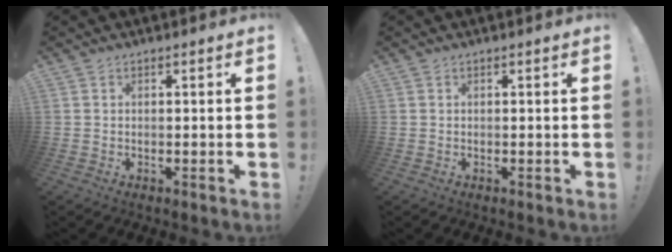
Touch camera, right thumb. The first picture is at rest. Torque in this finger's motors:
{"motor_torque": [-0.08, -0.02, 0.12, -0.08, 0.01]}